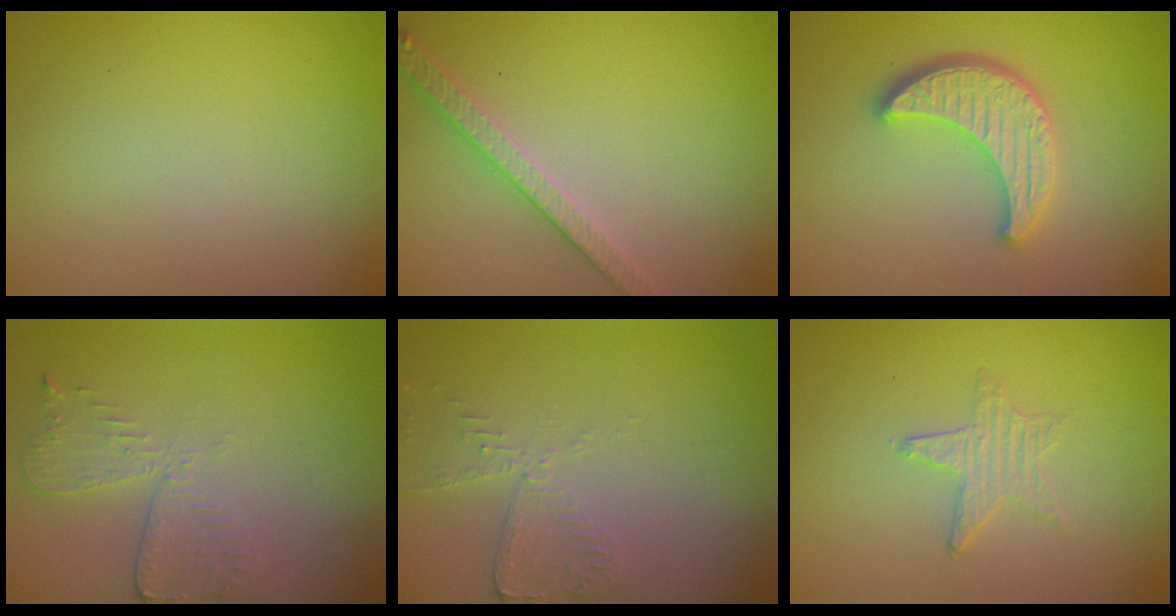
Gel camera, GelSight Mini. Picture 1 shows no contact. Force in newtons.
{"total": 2.8, "press": 2.5, "slide": 1.2}
{"total": 4.5, "press": 3.8, "slide": 2.4}
{"total": 2.6, "press": 2.3, "slide": 1.3}
{"total": 2.4, "press": 2.4, "slide": 0.2}
{"total": 0.9, "press": 0.9, "slide": 0.2}